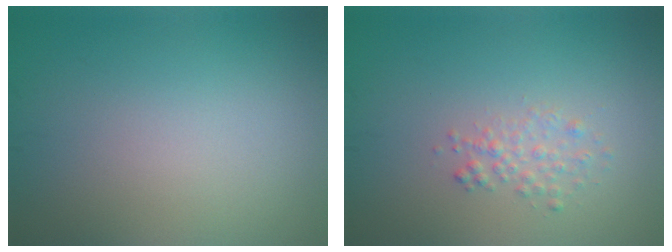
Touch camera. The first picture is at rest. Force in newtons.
{"total": 1.6, "press": 1.6, "slide": 0.1}